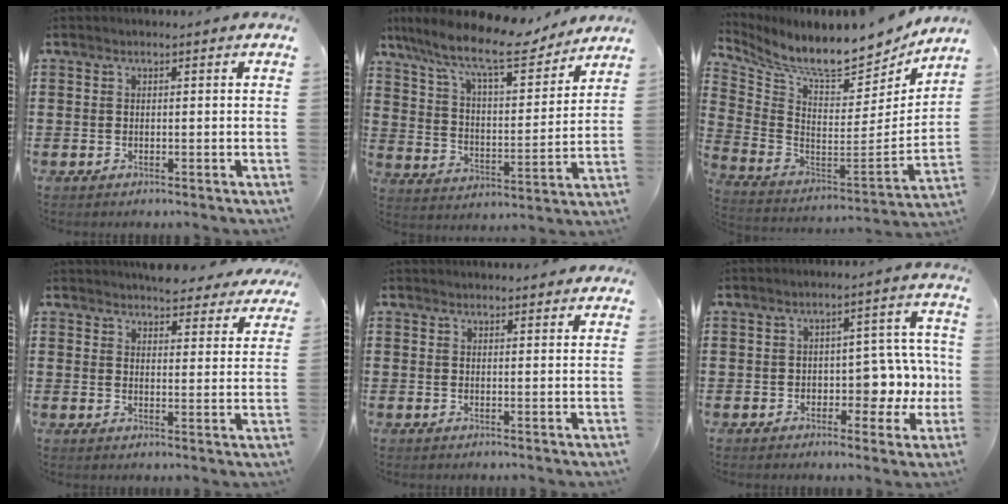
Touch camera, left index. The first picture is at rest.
{"total": 11.8, "force": [9.7, 2.1, 6.4], "torque": [-0.152, -0.051, 0.163]}
{"total": 9.5, "force": [8.4, 1.3, 4.1], "torque": [-0.112, -0.074, 0.140]}
{"total": 4.5, "force": [4.4, 0.4, 0.5], "torque": [-0.010, -0.025, 0.079]}
{"total": 1.9, "force": [1.8, 0.1, 0.3], "torque": [-0.009, 0.001, 0.036]}
{"total": 6.6, "force": [-0.6, 4.0, 5.2], "torque": [-0.076, 0.001, -0.016]}